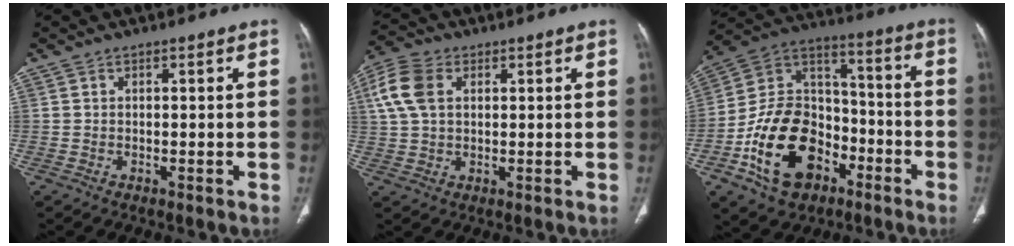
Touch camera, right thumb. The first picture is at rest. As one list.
[{"total": 8.9, "force": [2.4, 6.0, 6.2], "torque": [-0.140, 0.016, 0.044]}, {"total": 20.2, "force": [-8.7, 13.7, 12.1], "torque": [-0.176, 0.074, -0.152]}]